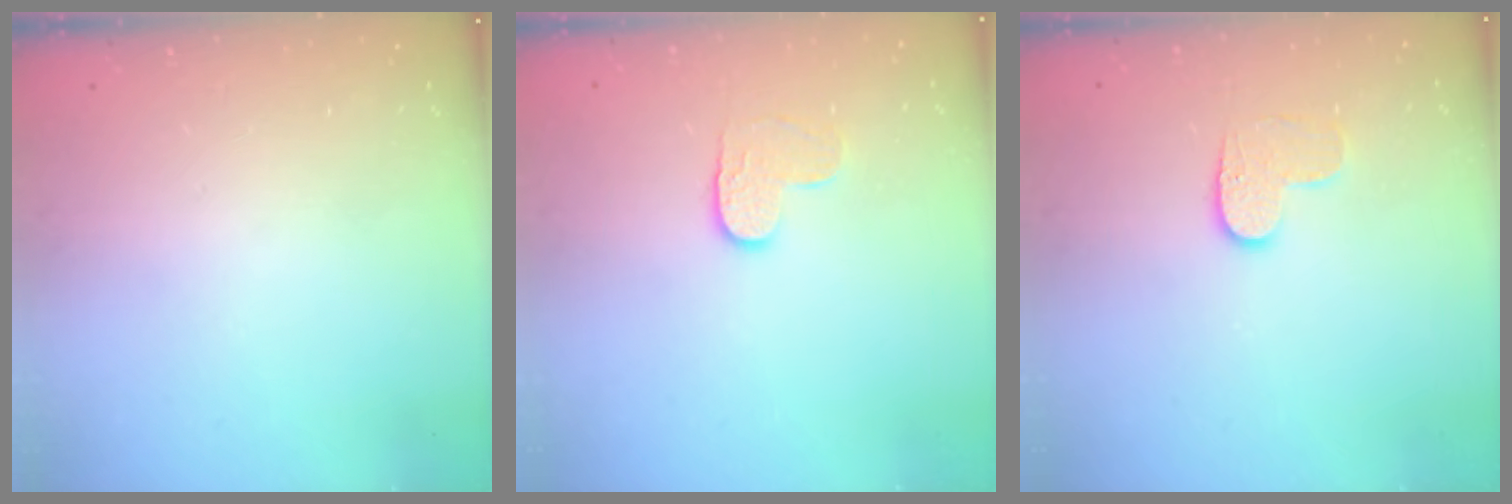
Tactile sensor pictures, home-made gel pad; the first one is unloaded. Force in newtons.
{"total": 5.2, "press": 5.2, "slide": 0.2}
{"total": 6.6, "press": 6.6, "slide": 0.3}